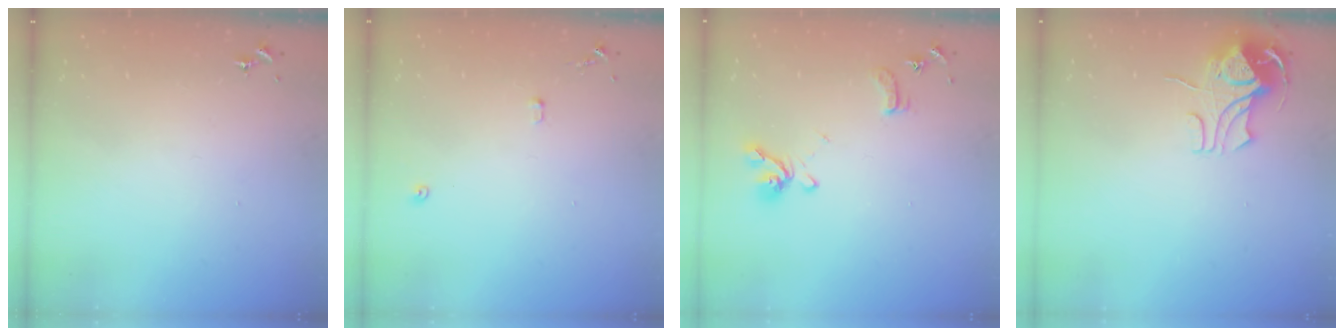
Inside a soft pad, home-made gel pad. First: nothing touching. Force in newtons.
{"total": 7.4, "press": 7.4, "slide": 0.8}
{"total": 12.8, "press": 12.7, "slide": 1.4}
{"total": 8.5, "press": 8.4, "slide": 0.8}